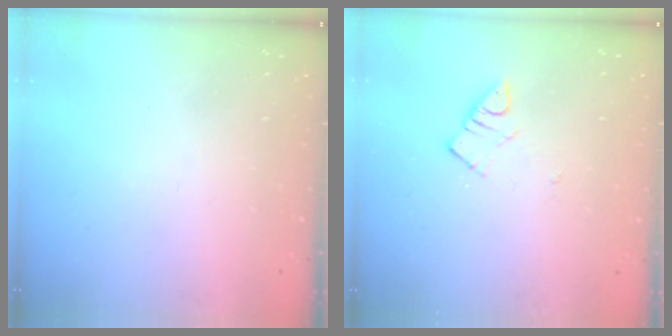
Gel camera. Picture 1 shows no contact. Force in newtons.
{"total": 2.8, "press": 2.7, "slide": 0.3}